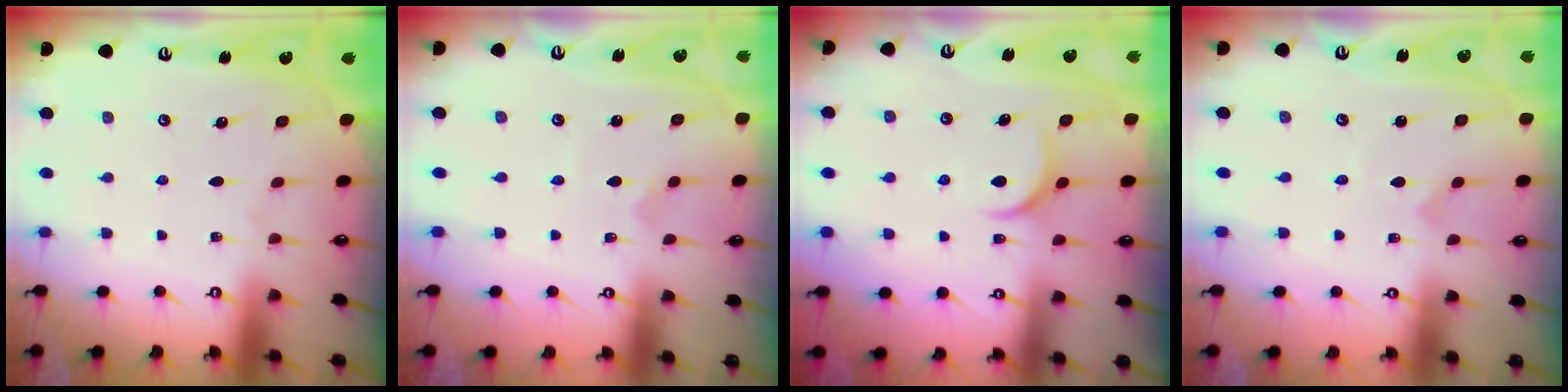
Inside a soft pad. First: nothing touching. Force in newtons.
{"total": 0.7, "press": 0.7, "slide": 0.1}
{"total": 6.9, "press": 6.9, "slide": 0.8}
{"total": 0.0}